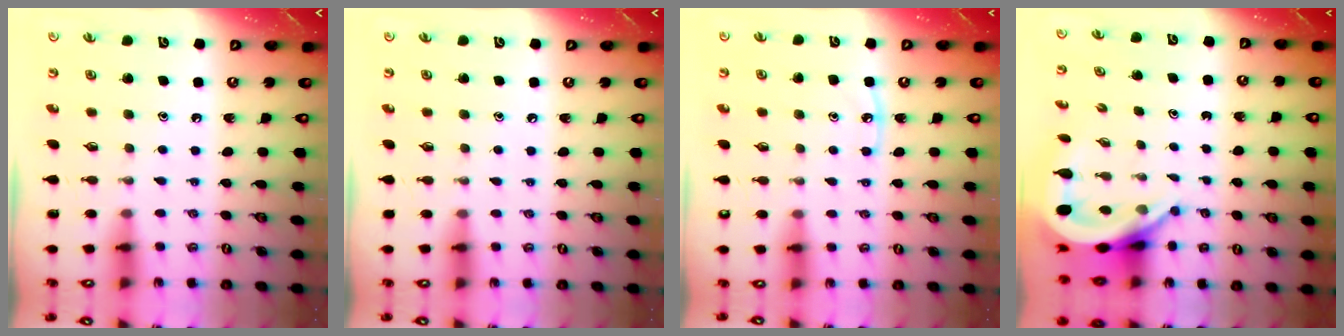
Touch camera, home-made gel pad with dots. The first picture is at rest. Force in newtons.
{"total": 2.9, "press": 2.8, "slide": 0.4}
{"total": 5.3, "press": 5.3, "slide": 0.3}
{"total": 8.5, "press": 8.4, "slide": 1.0}